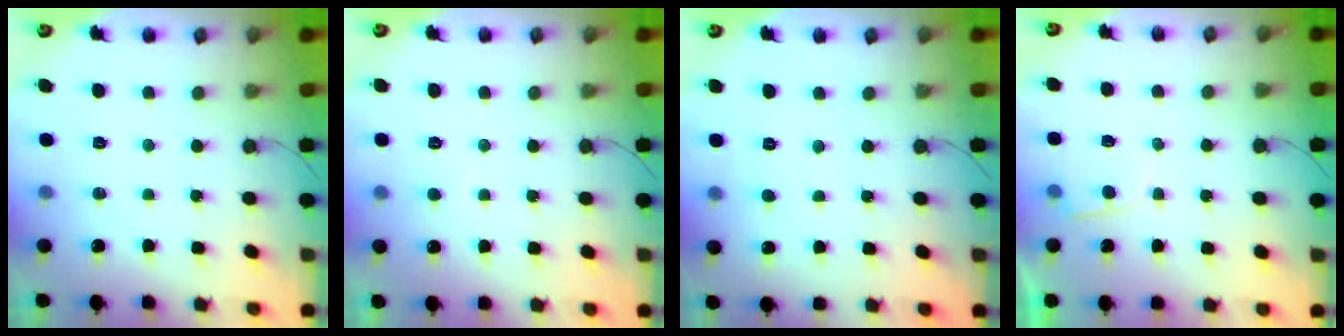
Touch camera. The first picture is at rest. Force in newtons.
{"total": 2.7, "press": 2.7, "slide": 0.2}
{"total": 0.7, "press": 0.7, "slide": 0.0}
{"total": 3.0, "press": 2.9, "slide": 0.3}